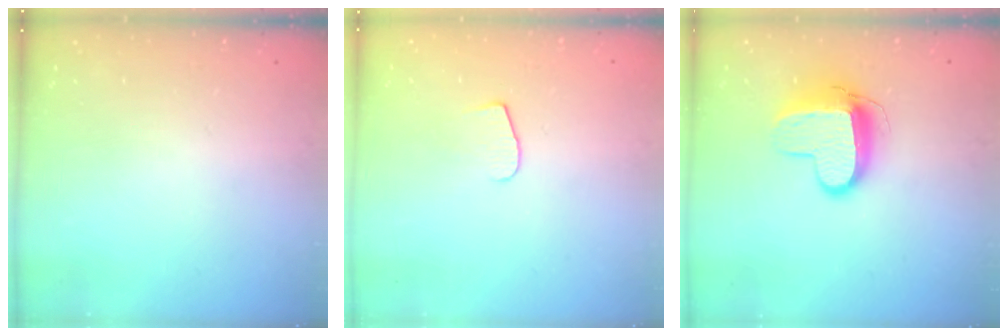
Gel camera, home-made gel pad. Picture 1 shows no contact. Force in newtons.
{"total": 5.5, "press": 5.5, "slide": 0.5}
{"total": 11.1, "press": 11.0, "slide": 1.3}